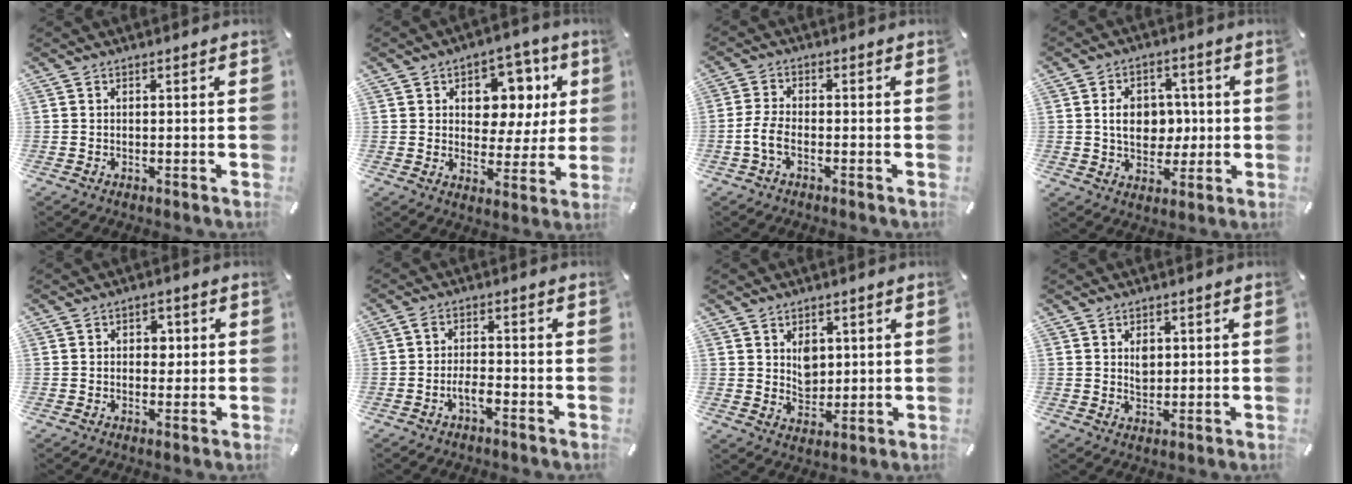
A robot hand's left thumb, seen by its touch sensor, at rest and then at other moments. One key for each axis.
{"total": 10.5, "fx": 3.6, "fy": 8.4, "fz": 5.2, "tx": -0.059, "ty": -0.028, "tz": 0.060}
{"total": 4.9, "fx": -1.9, "fy": 2.3, "fz": 3.9, "tx": -0.092, "ty": 0.000, "tz": -0.039}
{"total": 9.3, "fx": 0.5, "fy": 7.2, "fz": 5.8, "tx": -0.094, "ty": 0.006, "tz": 0.007}
{"total": 3.6, "fx": 0.3, "fy": 2.7, "fz": 2.3, "tx": -0.015, "ty": -0.004, "tz": -0.006}
{"total": 3.5, "fx": -1.8, "fy": 1.2, "fz": 2.8, "tx": -0.055, "ty": 0.007, "tz": -0.034}
{"total": 5.3, "fx": 2.3, "fy": 4.2, "fz": 2.3, "tx": -0.024, "ty": -0.012, "tz": 0.038}
{"total": 3.3, "fx": 1.1, "fy": 2.5, "fz": 1.8, "tx": -0.015, "ty": -0.006, "tz": 0.014}